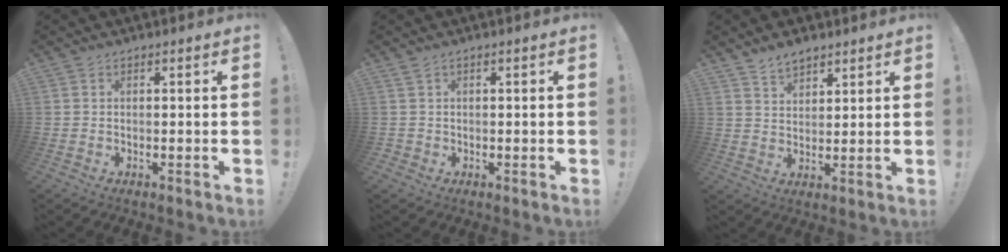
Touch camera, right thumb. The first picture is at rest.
{"total": 1.5, "force": [0.4, 1.4, 0.4], "torque": [-0.011, 0.005, 0.009]}
{"total": 5.7, "force": [4.7, 2.7, 1.7], "torque": [-0.026, -0.026, 0.088]}